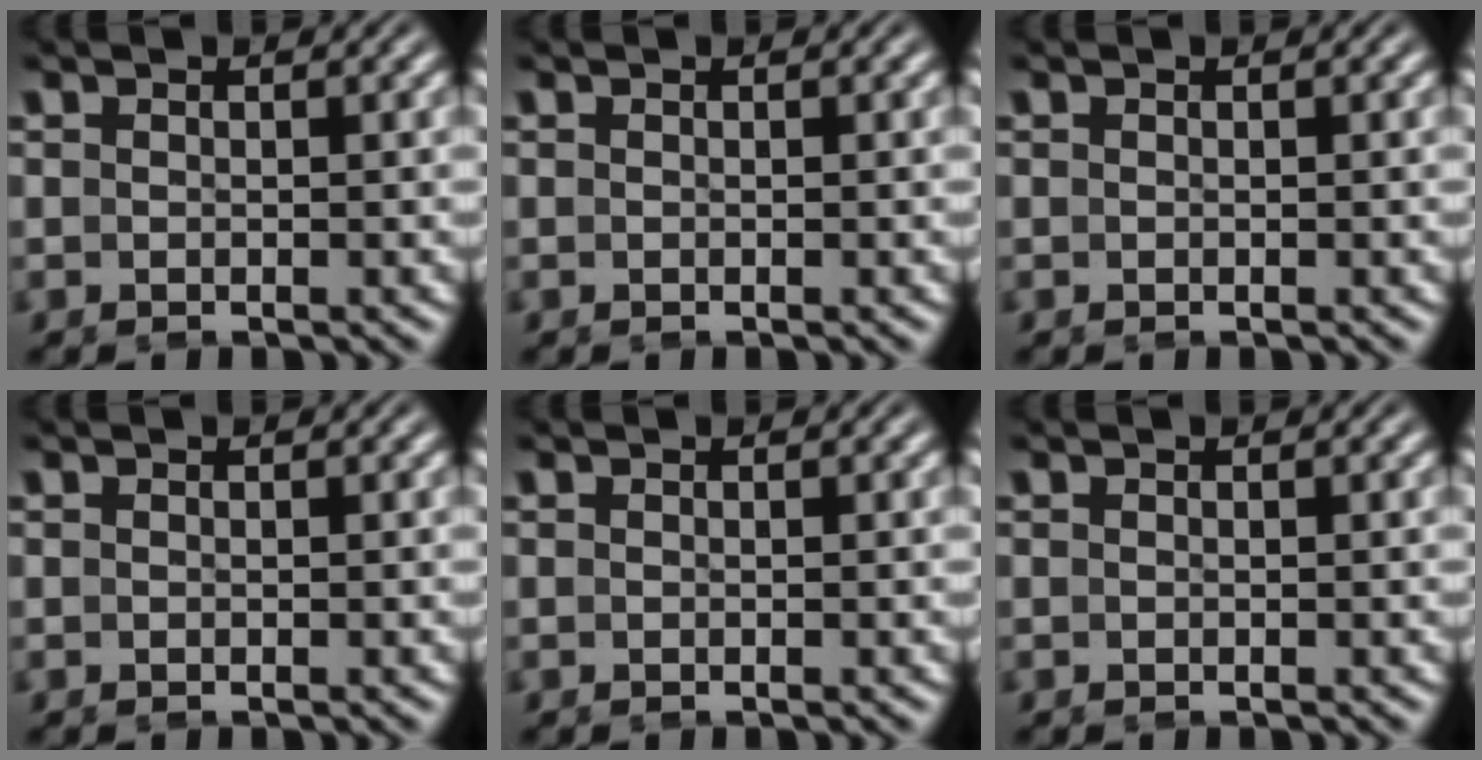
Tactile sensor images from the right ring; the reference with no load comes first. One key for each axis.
{"total": 0.0}
{"total": 0.0}
{"total": 0.0}
{"total": 0.0}
{"total": 0.0}